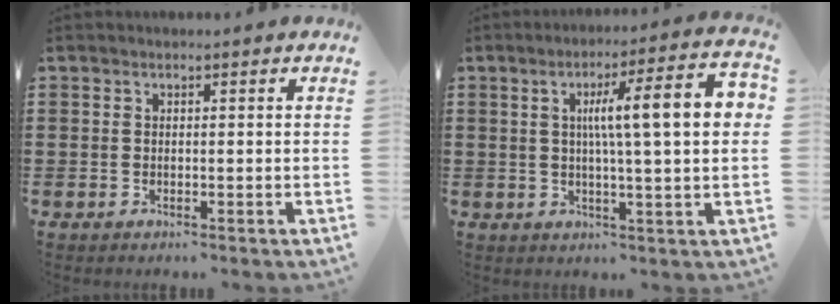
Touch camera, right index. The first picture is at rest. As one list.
[{"total": 11.2, "force": [1.8, 1.1, 11.0], "torque": [-0.187, -0.001, 0.022]}]